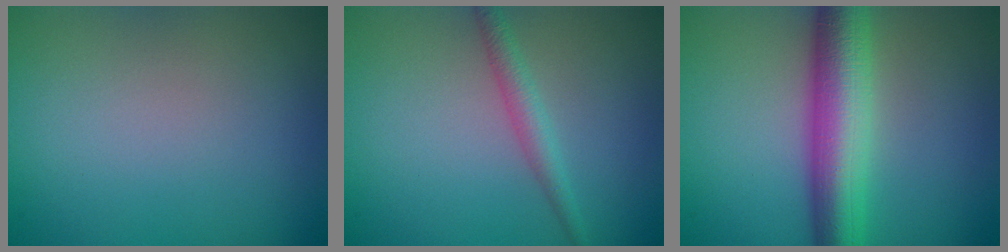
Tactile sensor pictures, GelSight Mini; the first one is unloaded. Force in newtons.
{"total": 1.9, "press": 1.9, "slide": 0.1}
{"total": 7.7, "press": 7.7, "slide": 0.0}